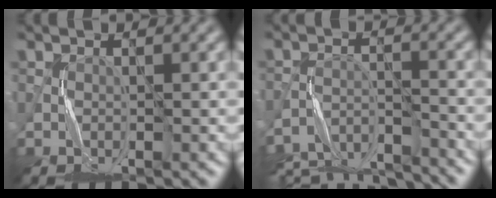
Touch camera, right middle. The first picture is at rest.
{"total": 10.9, "force": [-10.3, 2.7, 2.7], "torque": [-0.048, -0.012, -0.154]}